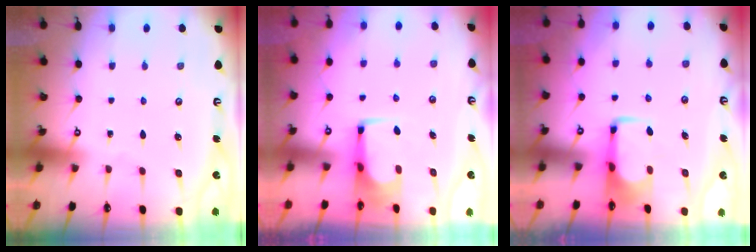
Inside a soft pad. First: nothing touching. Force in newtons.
{"total": 1.4, "press": 1.4, "slide": 0.1}
{"total": 1.6, "press": 1.5, "slide": 0.4}